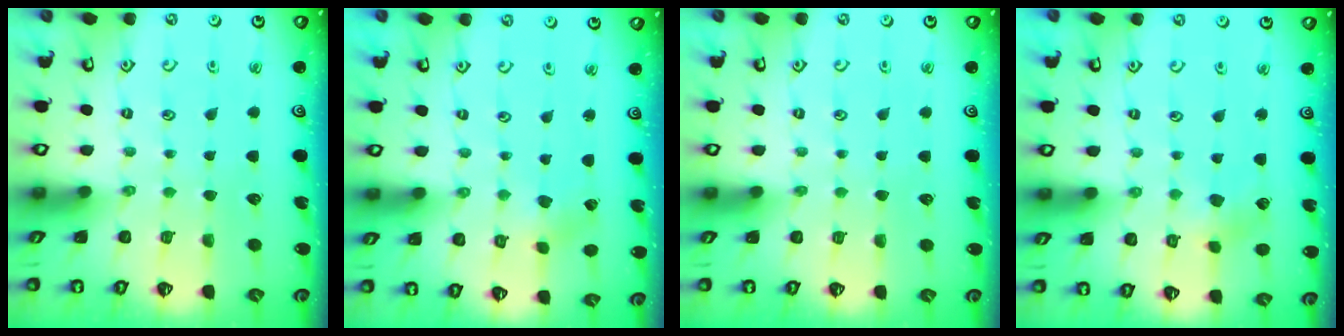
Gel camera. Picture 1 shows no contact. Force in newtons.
{"total": 1.4, "press": 1.4, "slide": 0.1}
{"total": 0.0}
{"total": 3.2, "press": 3.2, "slide": 0.4}